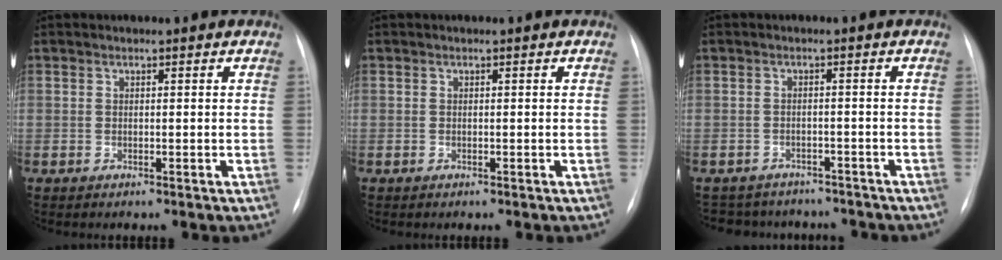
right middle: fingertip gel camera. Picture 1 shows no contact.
{"total": 0.0}
{"total": 6.4, "force": [-5.5, 3.2, 0.6], "torque": [-0.009, 0.008, -0.061]}